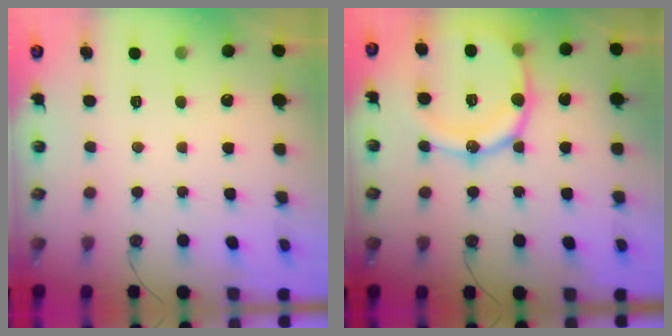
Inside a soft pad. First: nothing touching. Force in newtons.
{"total": 18.7, "press": 18.4, "slide": 3.3}